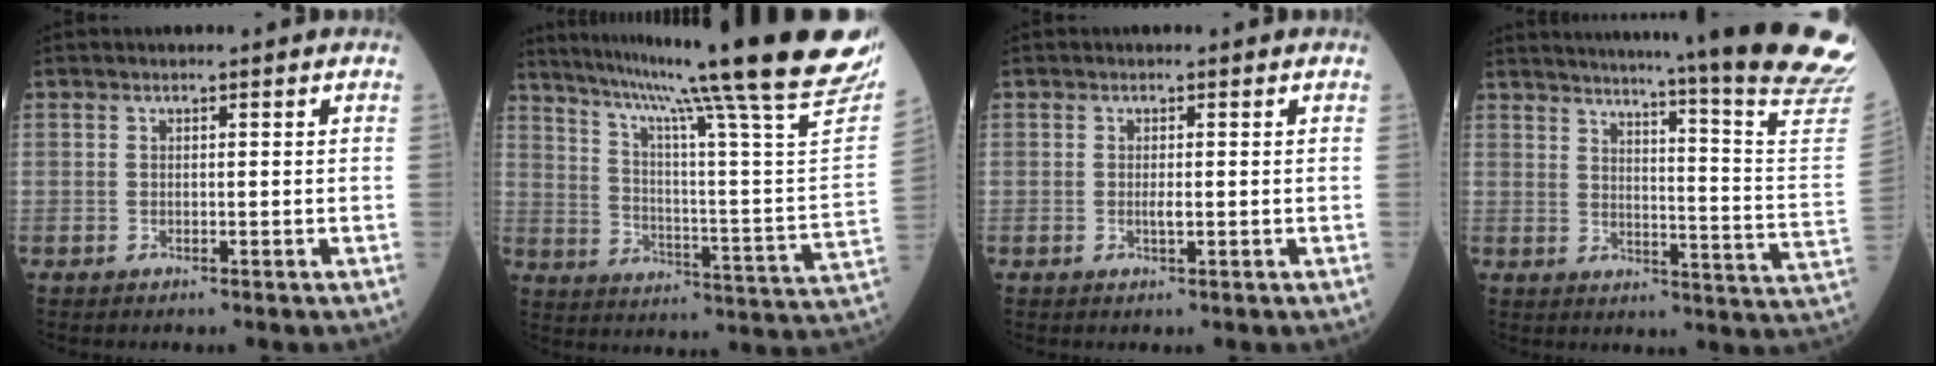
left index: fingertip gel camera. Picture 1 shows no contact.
{"total": 31.4, "force": [24.9, -1.0, 19.1], "torque": [-0.263, -0.071, 0.335]}
{"total": 1.2, "force": [-0.2, 0.2, 1.2], "torque": [-0.026, -0.002, -0.003]}
{"total": 27.1, "force": [23.6, -2.7, 13.1], "torque": [-0.186, -0.124, 0.285]}